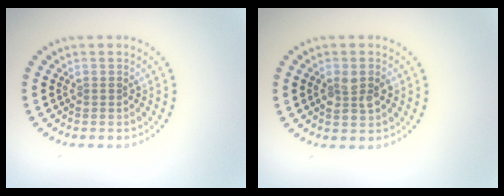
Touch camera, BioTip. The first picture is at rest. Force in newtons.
{"total": 2.7, "press": 2.7, "slide": 0.3}